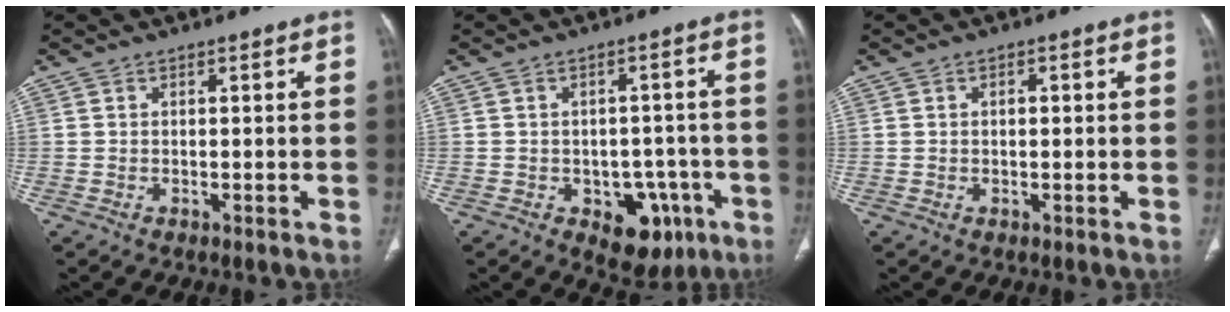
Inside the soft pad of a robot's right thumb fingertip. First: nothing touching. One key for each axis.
{"total": 9.7, "fx": -4.3, "fy": 6.4, "fz": 5.9, "tx": -0.034, "ty": 0.025, "tz": -0.045}
{"total": 1.4, "fx": 0.2, "fy": 0.8, "fz": 1.2, "tx": -0.021, "ty": 0.004, "tz": 0.002}